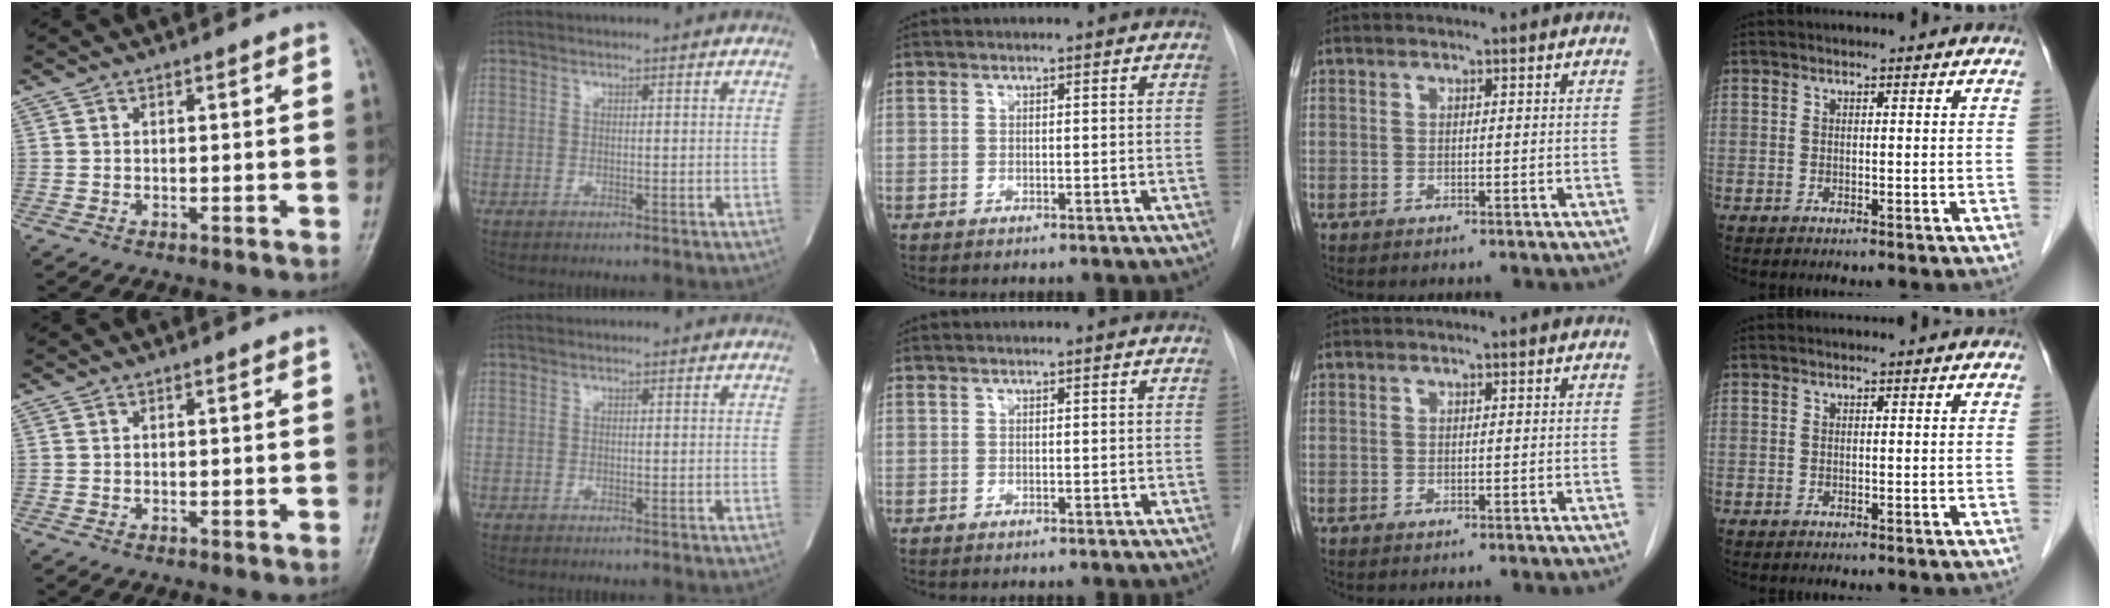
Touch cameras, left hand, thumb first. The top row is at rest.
{}